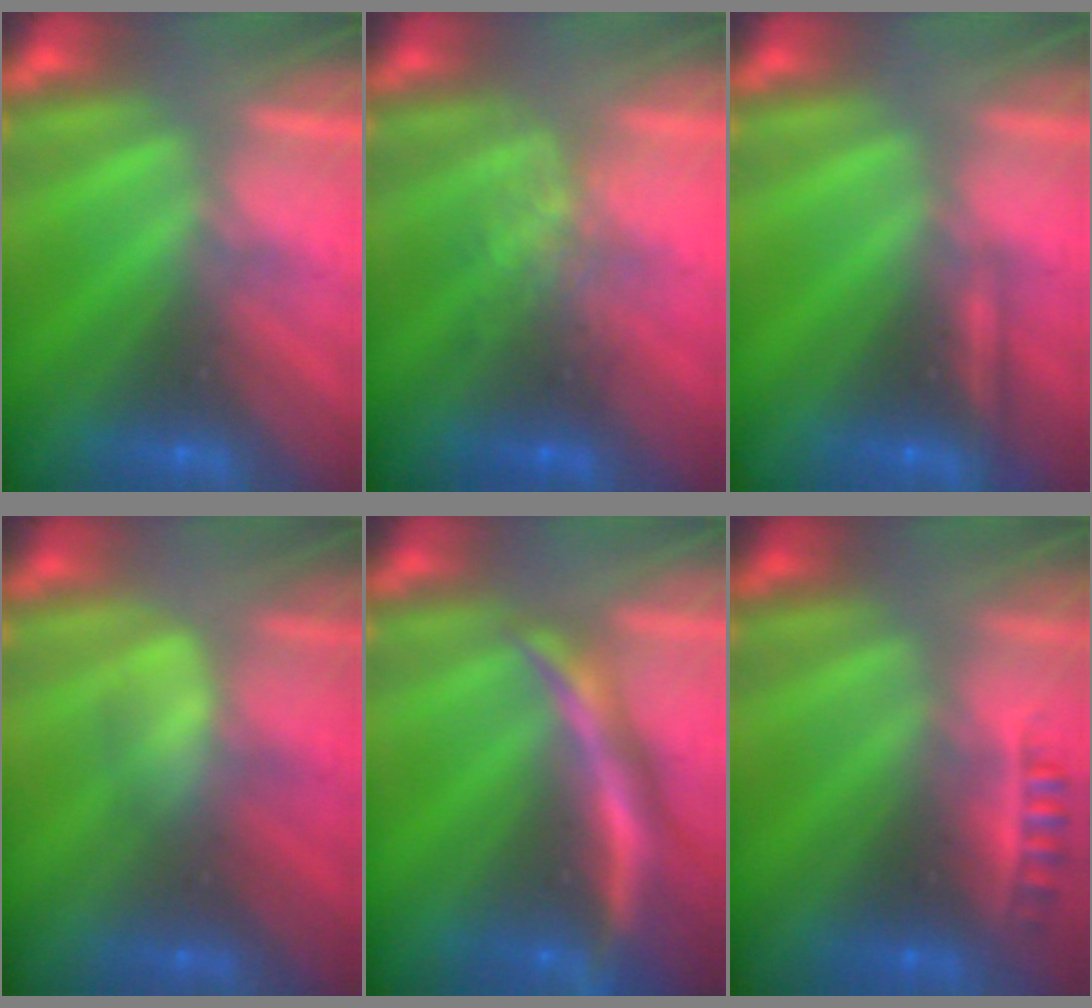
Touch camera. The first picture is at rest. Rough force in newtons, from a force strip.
{"total": 3.9}
{"total": 2.2}
{"total": 2.6}
{"total": 6.9}
{"total": 2.3}